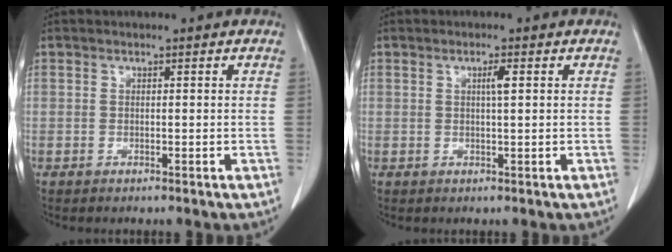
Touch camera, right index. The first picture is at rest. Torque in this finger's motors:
{"motor_torque": [0.24, 0.13, 0.05, 0.04]}